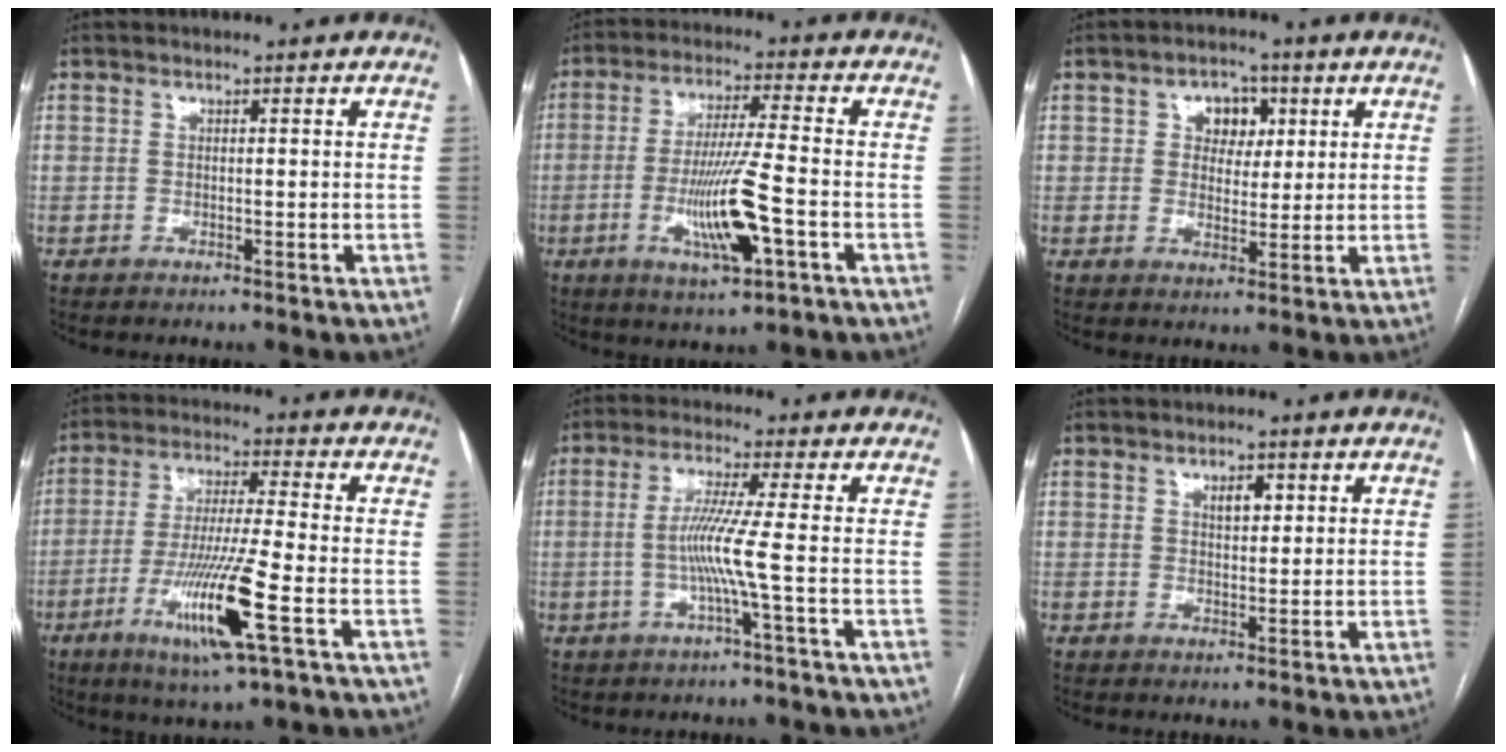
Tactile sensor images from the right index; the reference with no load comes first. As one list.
[{"total": 11.4, "force": [-3.8, 0.7, 10.8], "torque": [-0.206, -0.013, -0.066]}, {"total": 5.4, "force": [1.7, 4.0, 3.2], "torque": [-0.045, 0.016, 0.030]}, {"total": 13.3, "force": [-5.1, 0.0, 12.3], "torque": [-0.242, -0.022, -0.092]}, {"total": 6.2, "force": [-1.2, -1.6, 5.9], "torque": [-0.120, 0.001, -0.022]}, {"total": 2.6, "force": [1.1, 1.4, 2.0], "torque": [-0.030, 0.002, 0.018]}]